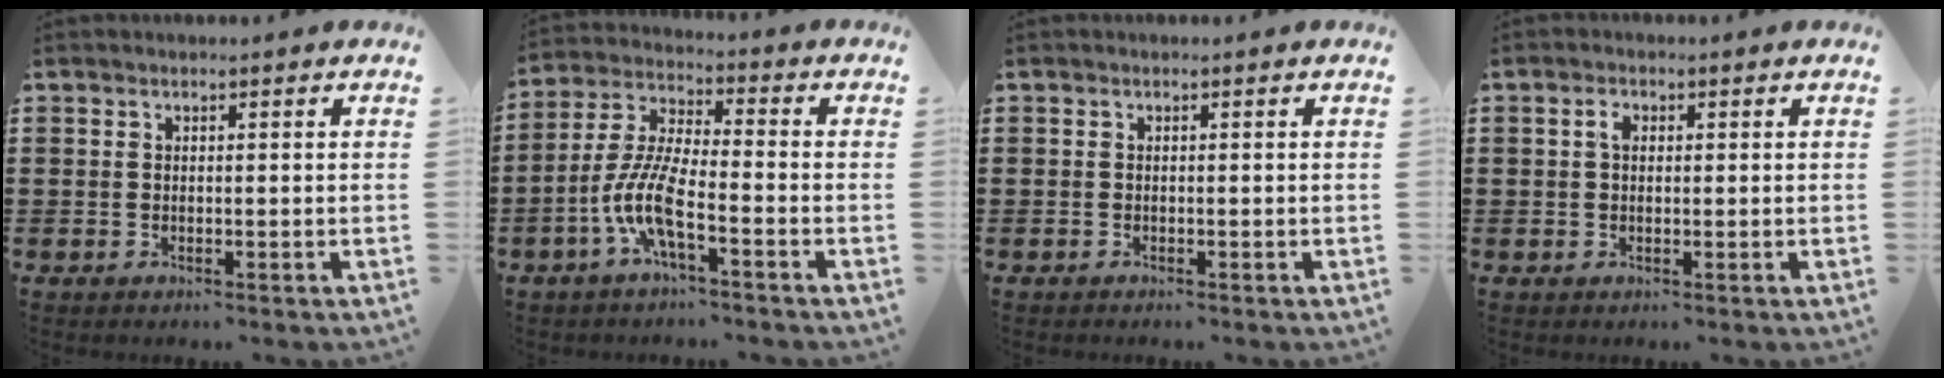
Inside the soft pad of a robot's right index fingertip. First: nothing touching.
{"total": 8.5, "force": [-4.0, 1.6, 7.4], "torque": [-0.179, -0.016, -0.081]}
{"total": 0.0}
{"total": 1.7, "force": [0.3, 1.1, 1.3], "torque": [-0.028, 0.009, 0.004]}